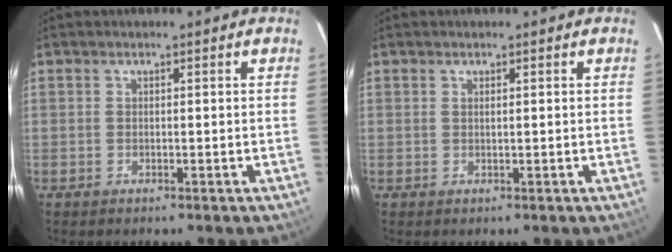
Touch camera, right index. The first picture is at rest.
{"total": 0.6, "force": [0.3, -0.1, 0.5], "torque": [-0.010, 0.002, 0.005]}